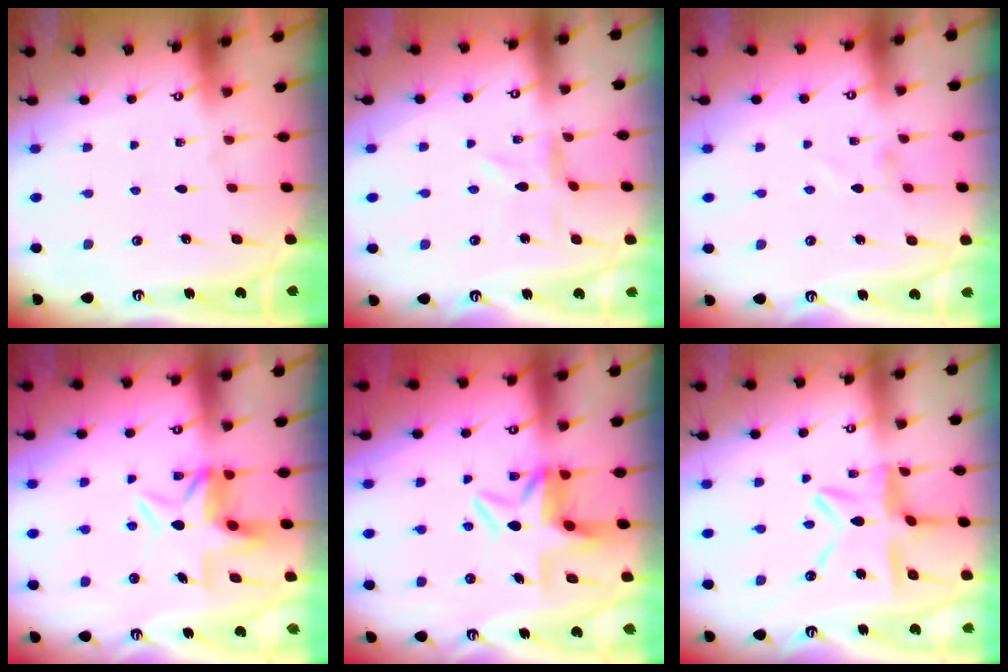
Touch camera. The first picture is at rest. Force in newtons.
{"total": 1.3, "press": 1.2, "slide": 0.3}
{"total": 0.6, "press": 0.6, "slide": 0.1}
{"total": 7.1, "press": 7.1, "slide": 0.8}
{"total": 6.6, "press": 6.2, "slide": 2.3}
{"total": 11.4, "press": 11.3, "slide": 0.9}